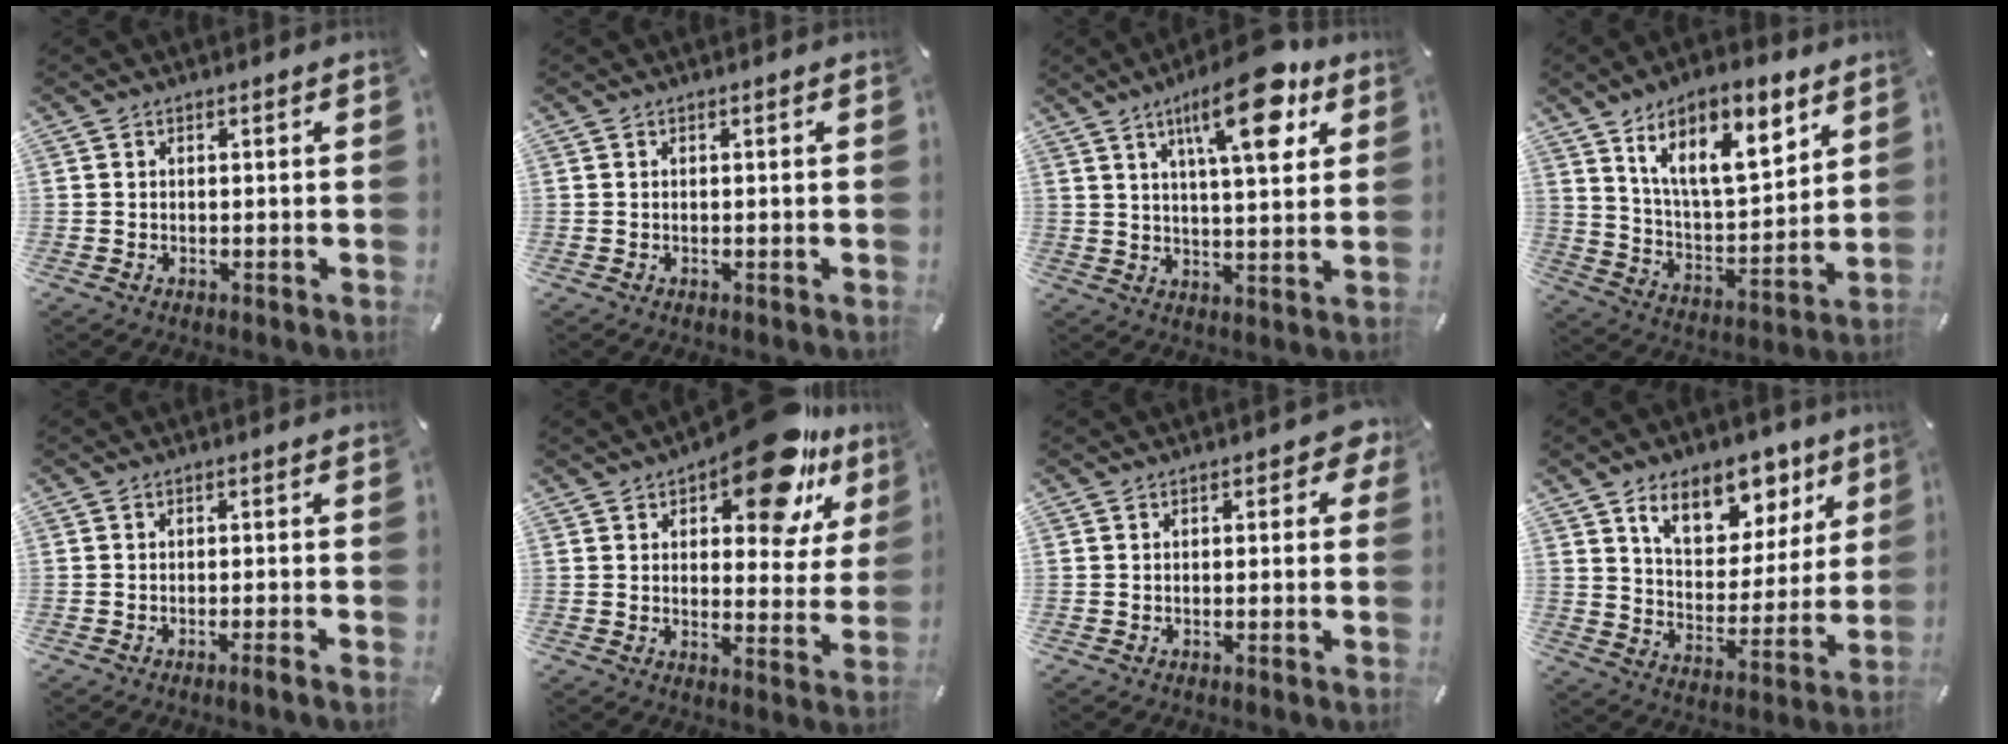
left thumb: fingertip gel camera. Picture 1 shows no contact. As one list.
[{"total": 0.0}, {"total": 17.3, "force": [8.8, 5.9, 13.7], "torque": [-0.210, -0.026, 0.137]}, {"total": 16.7, "force": [10.5, 7.5, 10.6], "torque": [-0.185, -0.043, 0.182]}, {"total": 2.3, "force": [-0.9, -0.1, 2.1], "torque": [-0.032, -0.006, -0.015]}, {"total": 18.7, "force": [11.8, 8.1, 12.1], "torque": [-0.157, -0.070, 0.188]}, {"total": 2.5, "force": [0.7, 1.7, 1.7], "torque": [-0.018, 0.003, 0.009]}, {"total": 14.3, "force": [9.6, 8.6, 6.4], "torque": [-0.091, -0.058, 0.167]}]